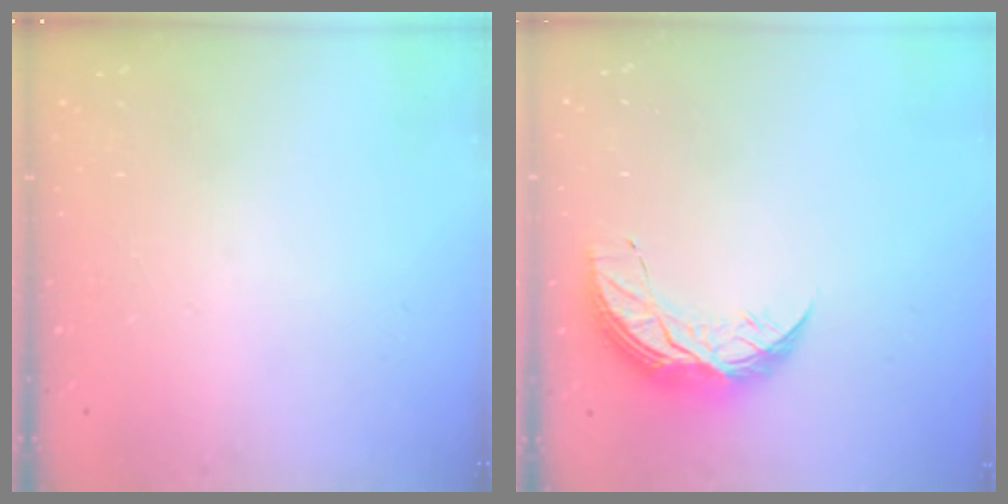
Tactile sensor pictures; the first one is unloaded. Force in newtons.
{"total": 8.4, "press": 8.4, "slide": 0.4}